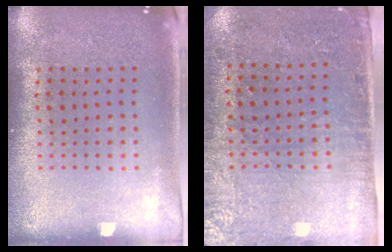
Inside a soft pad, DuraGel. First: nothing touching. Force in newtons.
{"total": 2.9, "press": 2.5, "slide": 1.5}